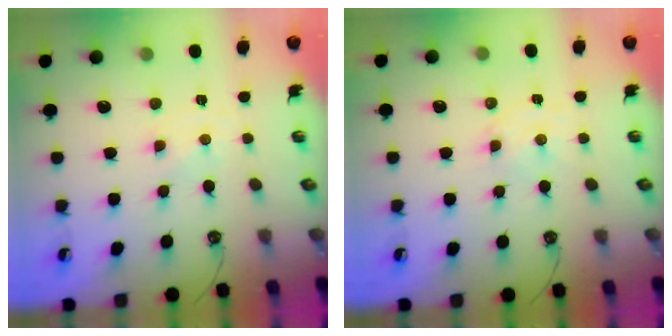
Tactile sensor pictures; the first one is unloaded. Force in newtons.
{"total": 2.6, "press": 2.6, "slide": 0.6}